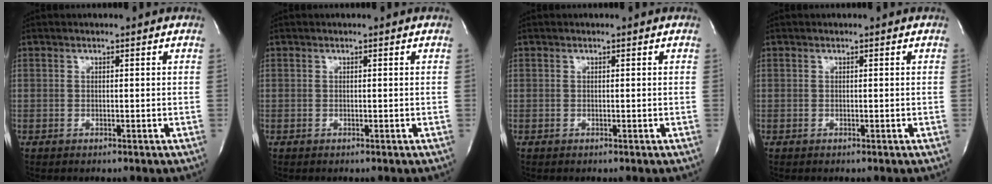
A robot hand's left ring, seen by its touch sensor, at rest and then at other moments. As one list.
[{"total": 0.0}, {"total": 0.0}, {"total": 0.0}]